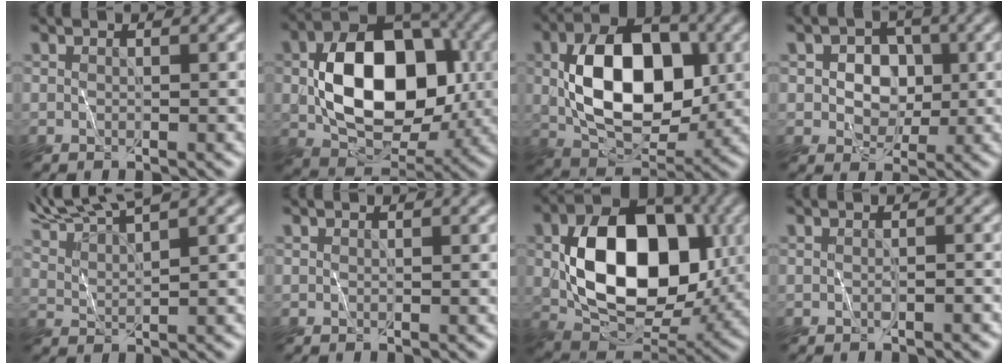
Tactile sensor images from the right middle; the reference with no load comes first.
{"total": 10.7, "force": [0.1, 7.2, 7.9], "torque": [-0.125, 0.011, 0.003]}
{"total": 9.6, "force": [0.5, 6.1, 7.4], "torque": [-0.125, 0.002, 0.011]}
{"total": 4.6, "force": [0.4, 3.8, 2.5], "torque": [-0.025, 0.011, -0.005]}
{"total": 6.2, "force": [5.9, 0.2, 2.1], "torque": [-0.049, 0.021, 0.096]}
{"total": 0.0}
{"total": 11.3, "force": [1.2, 7.6, 8.2], "torque": [-0.130, -0.001, 0.026]}
{"total": 2.0, "force": [-1.1, 0.8, 1.5], "torque": [-0.022, -0.006, -0.020]}